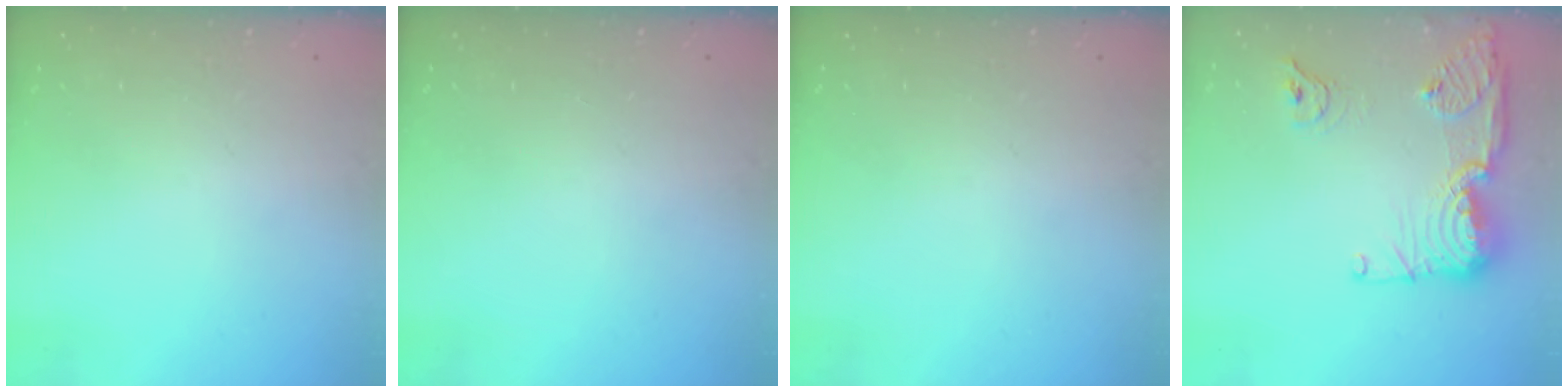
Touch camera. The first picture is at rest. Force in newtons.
{"total": 0.0}
{"total": 0.0}
{"total": 18.3, "press": 17.2, "slide": 6.3}